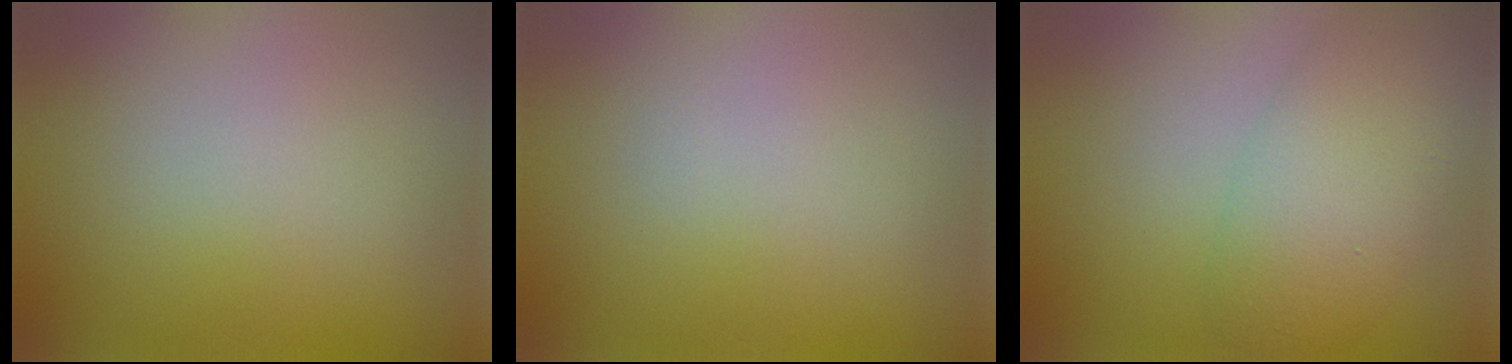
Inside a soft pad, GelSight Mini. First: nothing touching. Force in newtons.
{"total": 0.0}
{"total": 5.4, "press": 5.4, "slide": 0.2}